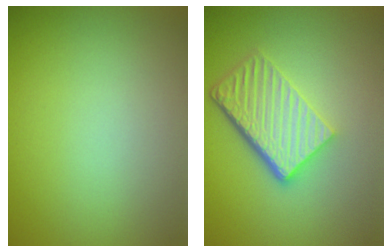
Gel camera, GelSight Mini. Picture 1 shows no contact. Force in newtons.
{"total": 6.0, "press": 4.1, "slide": 4.4}